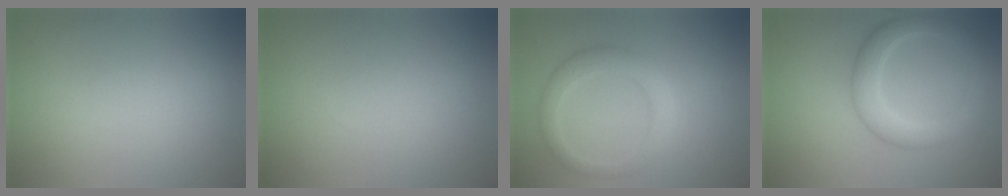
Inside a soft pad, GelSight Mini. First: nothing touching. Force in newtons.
{"total": 0.0}
{"total": 3.0, "press": 3.0, "slide": 0.1}
{"total": 4.2, "press": 4.2, "slide": 0.2}